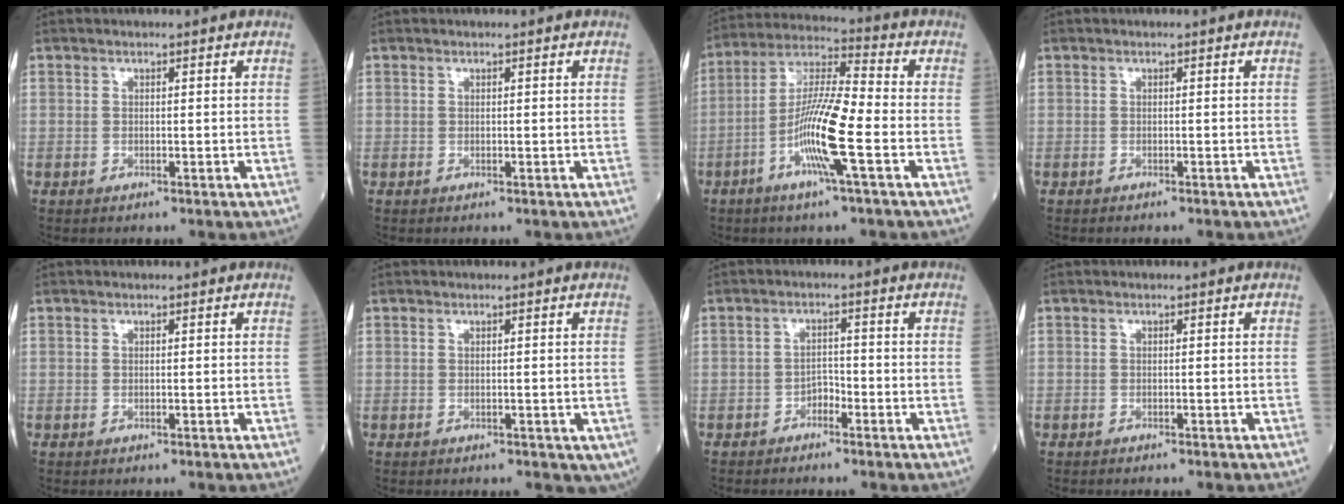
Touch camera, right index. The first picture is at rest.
{"total": 0.0}
{"total": 13.0, "force": [-4.2, 1.0, 12.2], "torque": [-0.246, 0.000, -0.085]}
{"total": 2.0, "force": [-1.6, 0.9, 0.9], "torque": [-0.023, -0.004, -0.018]}
{"total": 0.0}
{"total": 3.4, "force": [-0.4, 2.1, 2.7], "torque": [-0.043, -0.003, -0.002]}
{"total": 2.6, "force": [-1.8, 1.5, 1.2], "torque": [-0.024, 0.005, -0.031]}
{"total": 2.0, "force": [-1.6, 0.8, 0.9], "torque": [-0.022, -0.004, -0.018]}